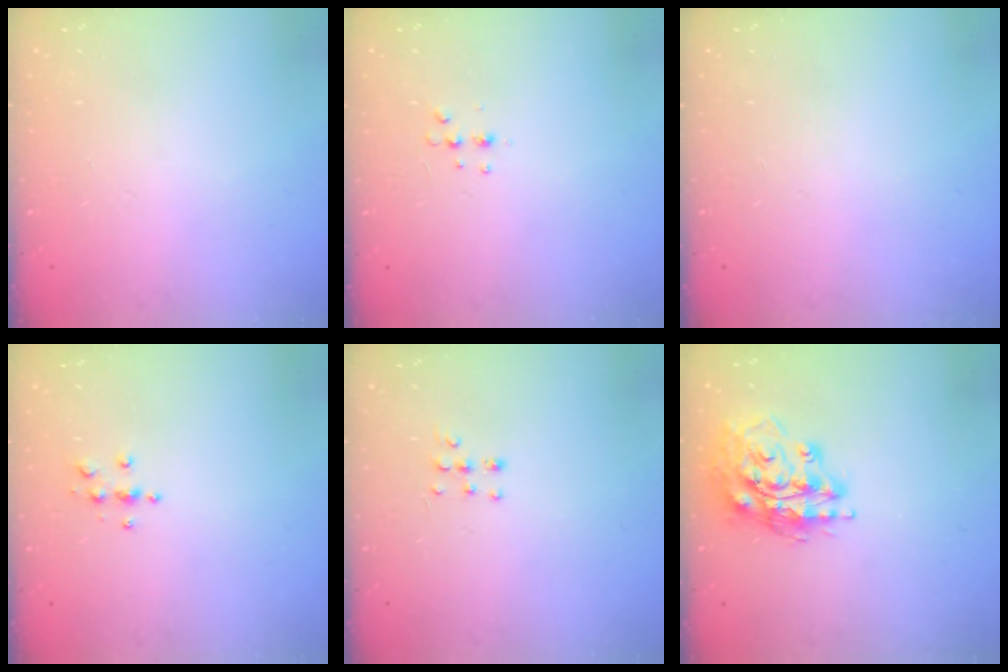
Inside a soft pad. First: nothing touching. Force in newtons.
{"total": 4.1, "press": 3.9, "slide": 1.3}
{"total": 0.0}
{"total": 3.9, "press": 3.9, "slide": 0.5}
{"total": 5.9, "press": 5.8, "slide": 0.7}
{"total": 16.9, "press": 16.7, "slide": 2.3}